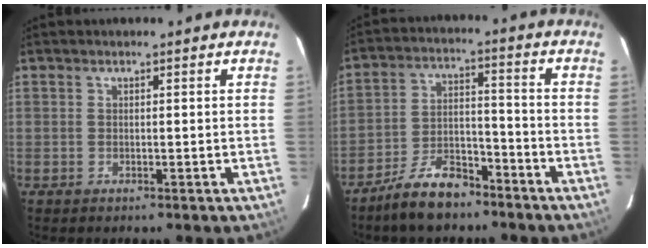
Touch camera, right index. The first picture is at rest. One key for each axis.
{"total": 9.0, "fx": -7.1, "fy": 3.5, "fz": 4.3, "tx": -0.084, "ty": 0.003, "tz": -0.133}